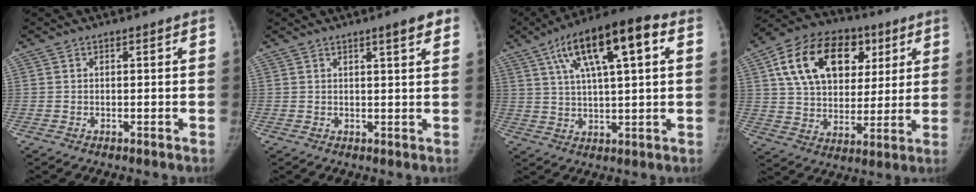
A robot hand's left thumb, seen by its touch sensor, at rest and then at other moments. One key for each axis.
{"total": 4.3, "fx": 2.5, "fy": 0.4, "fz": 3.5, "tx": -0.040, "ty": -0.010, "tz": 0.033}
{"total": 17.1, "fx": 6.7, "fy": 5.2, "fz": 14.9, "tx": -0.241, "ty": 0.011, "tz": 0.105}
{"total": 22.0, "fx": 8.1, "fy": 15.1, "fz": 13.9, "tx": -0.213, "ty": 0.003, "tz": 0.131}